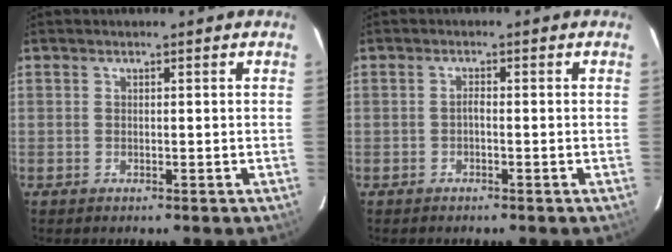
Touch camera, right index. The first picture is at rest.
{"total": 0.8, "force": [-0.5, 0.2, 0.6], "torque": [-0.011, 0.005, -0.012]}